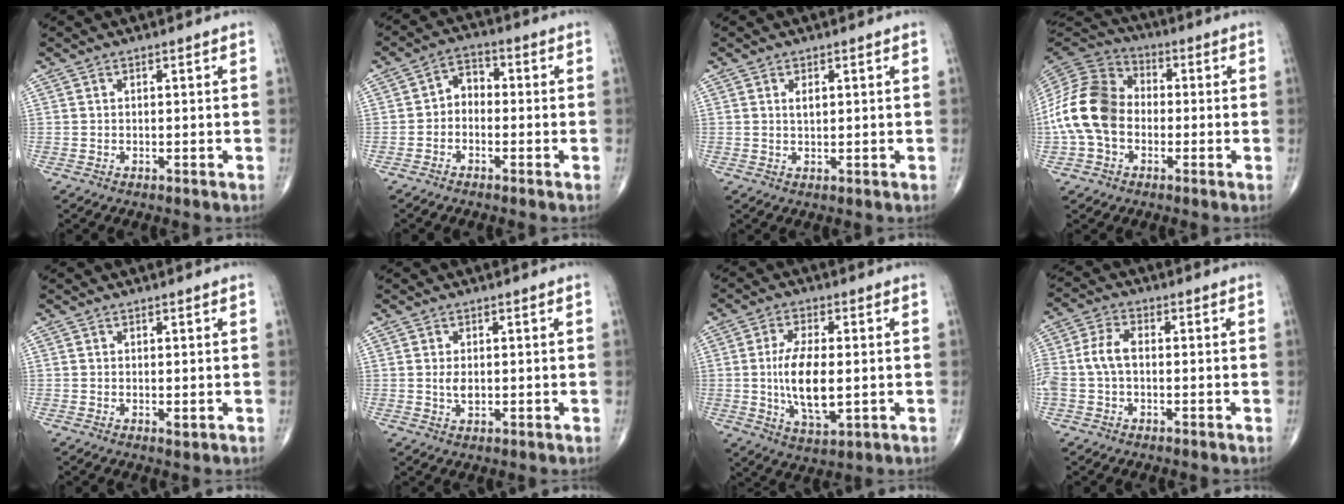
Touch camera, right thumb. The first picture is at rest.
{"total": 4.2, "force": [-1.0, 3.2, 2.6], "torque": [-0.024, 0.024, -0.034]}
{"total": 1.7, "force": [0.6, 0.8, 1.3], "torque": [-0.022, -0.002, 0.012]}
{"total": 15.4, "force": [-2.0, 11.5, 10.0], "torque": [-0.196, 0.037, -0.046]}
{"total": 0.9, "force": [-0.1, 0.4, 0.8], "torque": [-0.015, -0.005, -0.003]}
{"total": 2.6, "force": [0.1, 1.5, 2.1], "torque": [-0.036, -0.004, 0.003]}
{"total": 11.2, "force": [-0.5, 4.9, 10.1], "torque": [-0.187, -0.012, -0.006]}
{"total": 6.7, "force": [-0.5, 4.1, 5.3], "torque": [-0.126, 0.020, -0.013]}